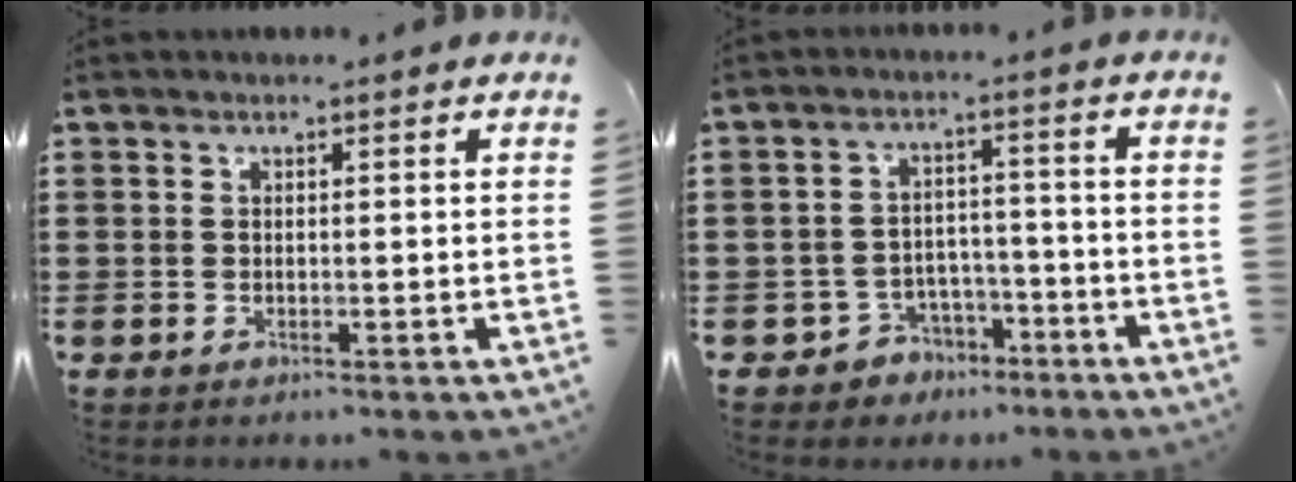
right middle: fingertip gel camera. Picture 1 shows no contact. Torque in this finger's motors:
{"motor_torque": [0.99, -0.24, 0.04, -0.02]}